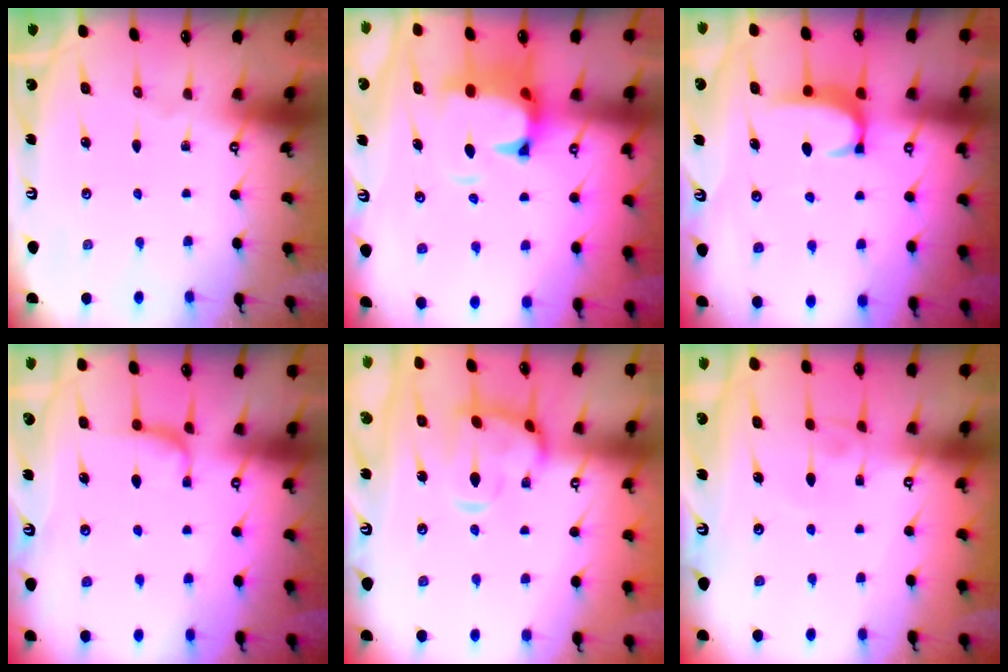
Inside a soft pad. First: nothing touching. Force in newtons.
{"total": 3.3, "press": 3.0, "slide": 1.2}
{"total": 1.8, "press": 1.7, "slide": 0.4}
{"total": 1.2, "press": 0.8, "slide": 0.8}
{"total": 4.5, "press": 4.4, "slide": 0.9}
{"total": 2.6, "press": 2.6, "slide": 0.4}